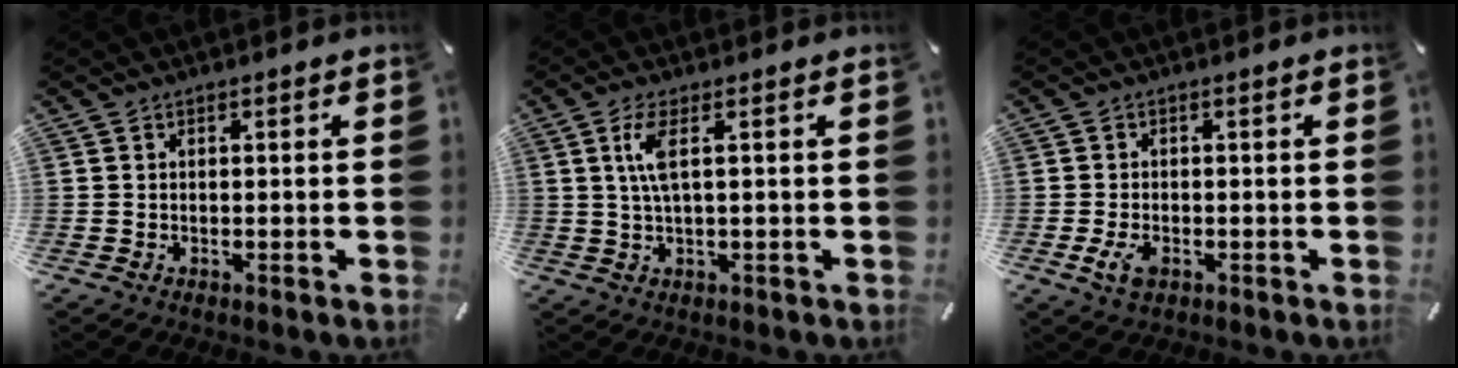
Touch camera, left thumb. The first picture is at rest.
{"total": 5.7, "force": [1.2, 1.2, 5.5], "torque": [-0.115, -0.002, 0.015]}
{"total": 3.5, "force": [-1.2, 2.1, 2.5], "torque": [-0.063, -0.002, -0.025]}